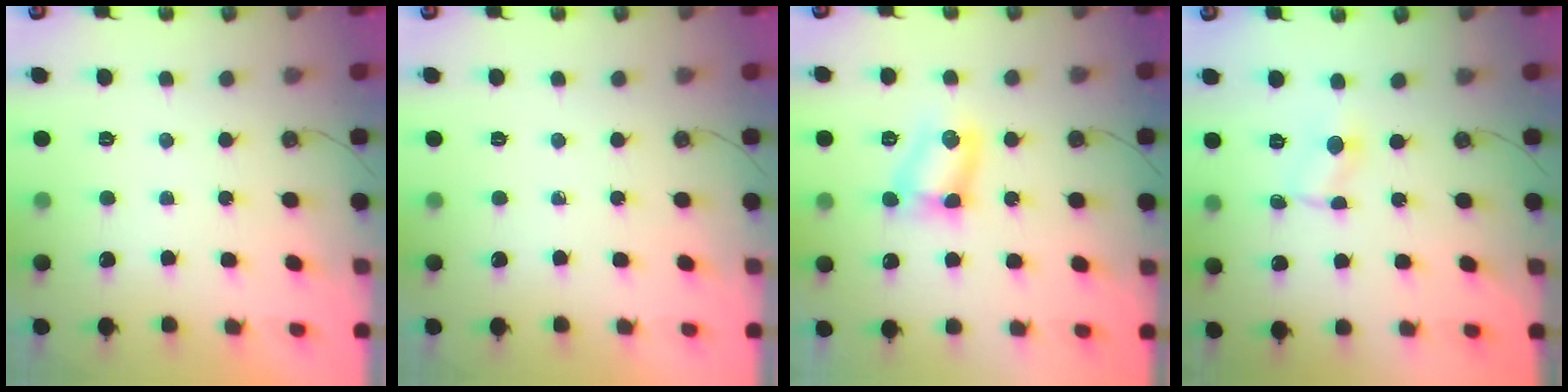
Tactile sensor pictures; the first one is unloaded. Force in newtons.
{"total": 0.0}
{"total": 7.5, "press": 6.5, "slide": 3.7}
{"total": 1.6, "press": 1.5, "slide": 0.2}